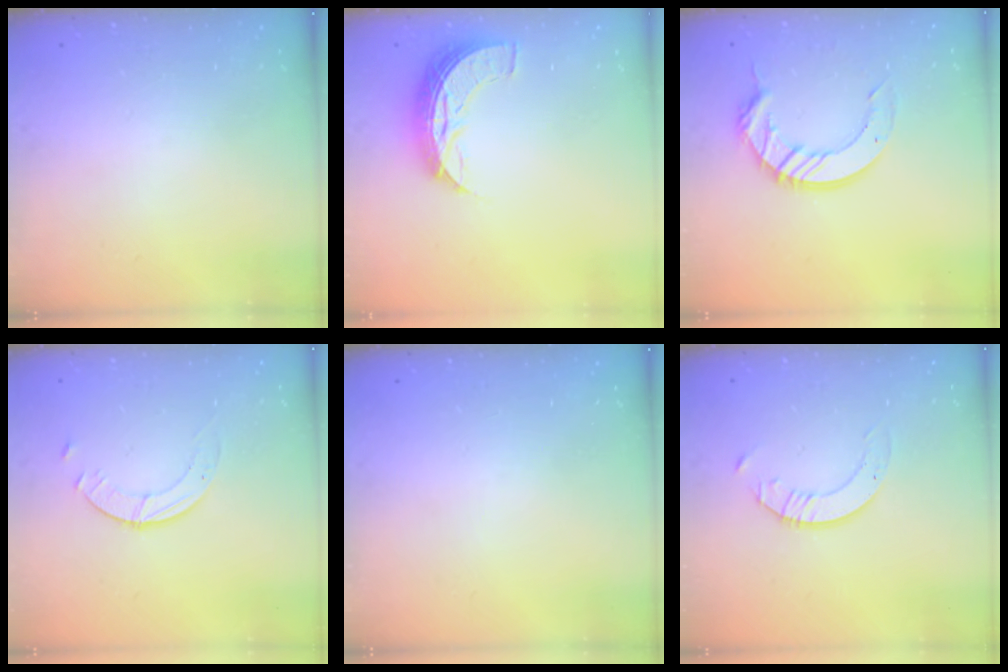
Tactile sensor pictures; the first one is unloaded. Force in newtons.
{"total": 8.3, "press": 8.3, "slide": 0.4}
{"total": 12.2, "press": 12.1, "slide": 1.1}
{"total": 1.8, "press": 1.8, "slide": 0.2}
{"total": 0.0}
{"total": 2.0, "press": 2.0, "slide": 0.2}